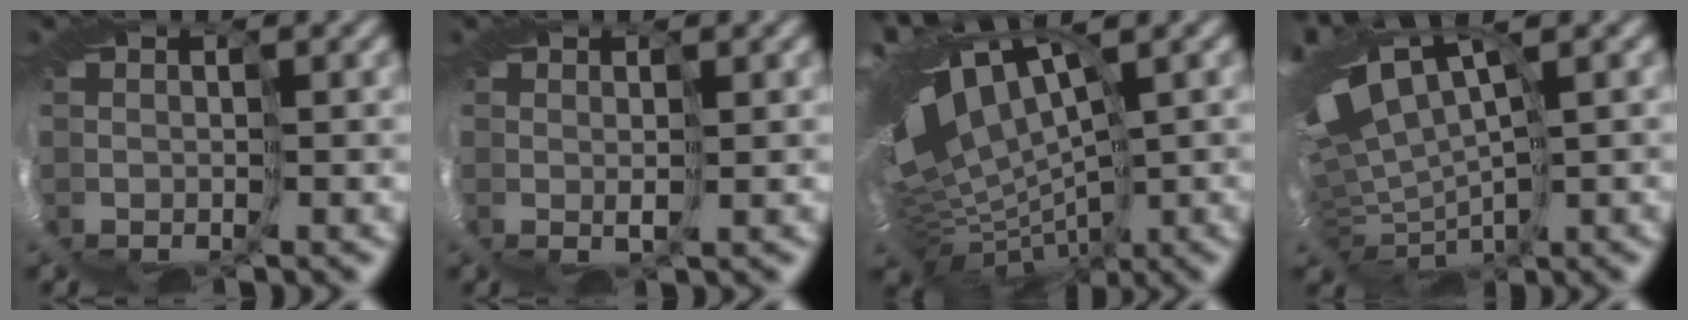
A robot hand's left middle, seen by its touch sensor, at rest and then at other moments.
{"total": 1.3, "force": [0.8, -1.0, -0.3], "torque": [-0.001, 0.003, 0.009]}
{"total": 10.7, "force": [2.7, 4.8, 9.2], "torque": [-0.178, -0.002, 0.087]}
{"total": 7.8, "force": [2.9, 2.8, 6.7], "torque": [-0.156, 0.008, 0.078]}